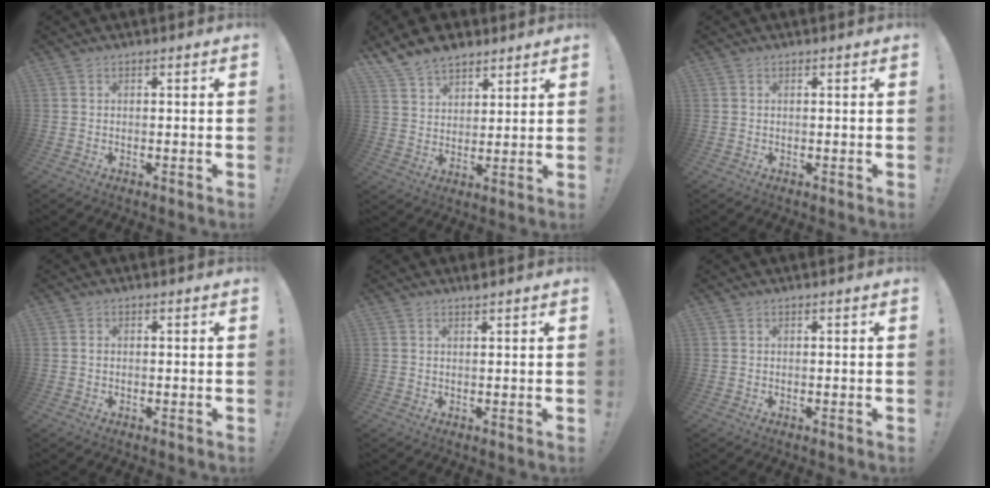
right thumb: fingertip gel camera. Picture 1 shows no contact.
{"total": 9.8, "force": [7.9, 5.1, 2.4], "torque": [-0.050, -0.050, 0.155]}
{"total": 0.8, "force": [0.2, 0.7, -0.3], "torque": [0.009, 0.001, 0.003]}
{"total": 0.5, "force": [-0.2, 0.4, 0.2], "torque": [-0.010, 0.006, -0.003]}
{"total": 1.3, "force": [1.0, -0.3, 0.6], "torque": [-0.012, -0.002, 0.019]}
{"total": 0.0}